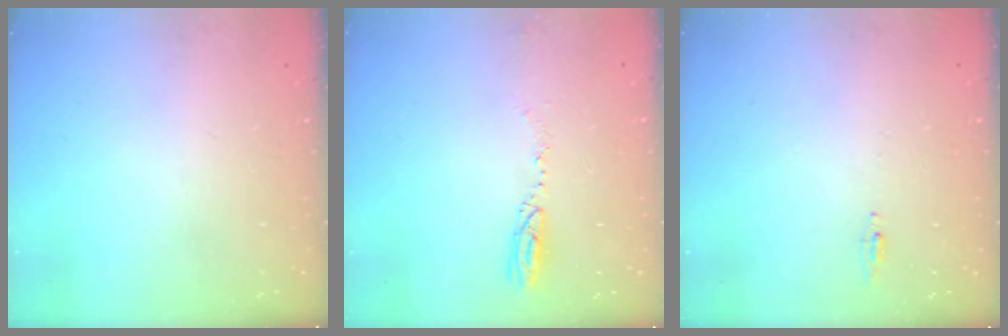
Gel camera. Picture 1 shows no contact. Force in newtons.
{"total": 3.6, "press": 3.5, "slide": 0.7}
{"total": 4.6, "press": 4.4, "slide": 1.6}